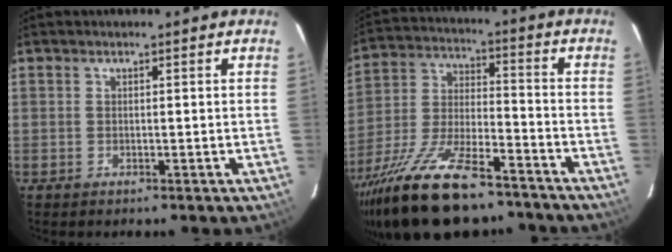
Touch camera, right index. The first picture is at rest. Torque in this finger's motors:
{"motor_torque": [1.78, -0.36, 1.06, 0.21]}